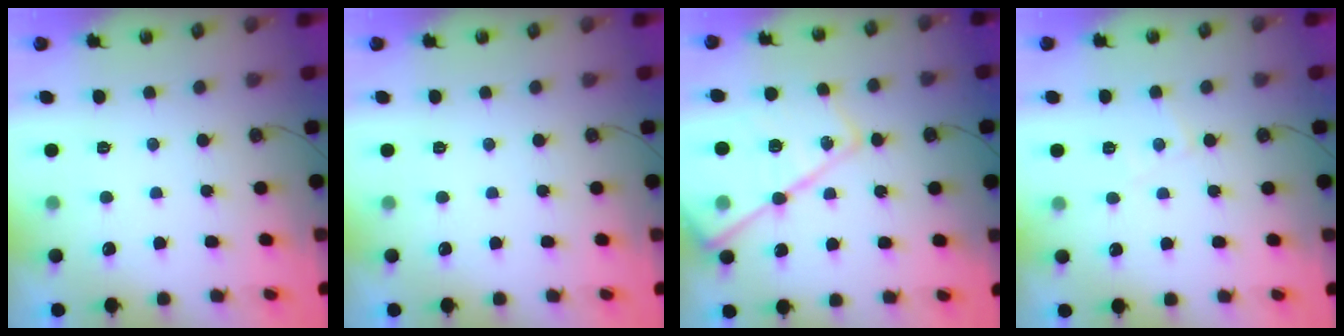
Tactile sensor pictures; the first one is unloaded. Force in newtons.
{"total": 0.0}
{"total": 21.7, "press": 21.6, "slide": 1.6}
{"total": 5.1, "press": 5.0, "slide": 0.7}